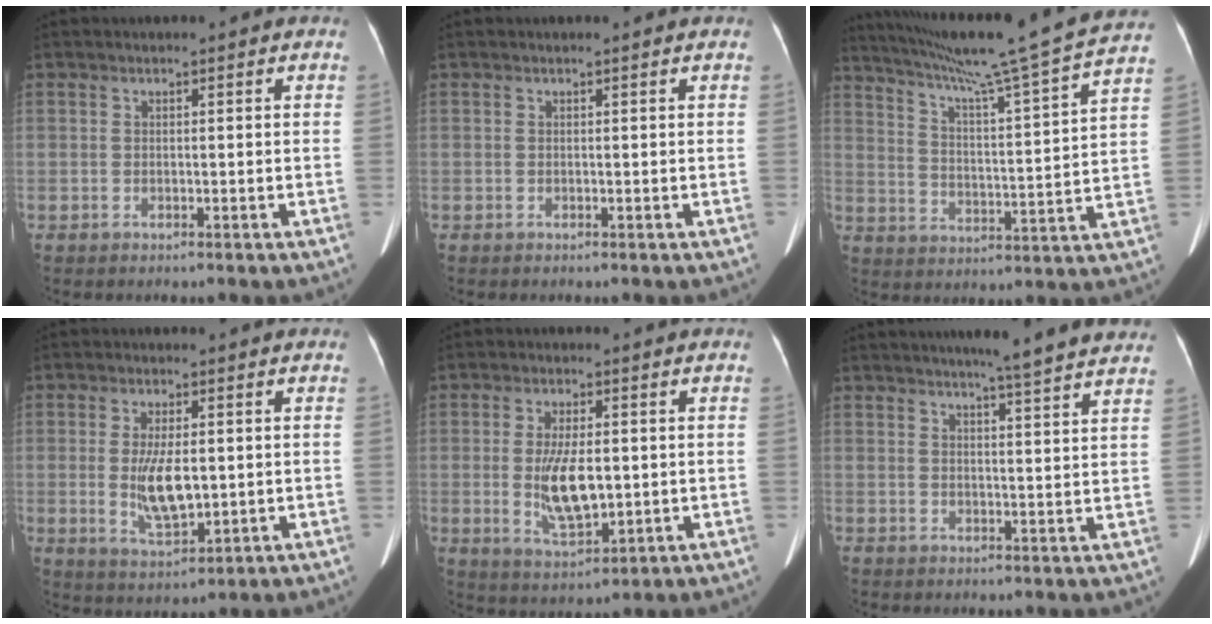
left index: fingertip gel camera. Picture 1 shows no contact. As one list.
[{"total": 0.0}, {"total": 22.7, "force": [19.4, -2.0, 11.6], "torque": [-0.195, -0.028, 0.270]}, {"total": 7.3, "force": [-0.2, 2.6, 6.8], "torque": [-0.139, -0.013, 0.002]}, {"total": 8.4, "force": [-0.5, 3.1, 7.8], "torque": [-0.160, -0.012, -0.002]}, {"total": 11.1, "force": [9.8, 0.0, 5.3], "torque": [-0.070, 0.006, 0.105]}]